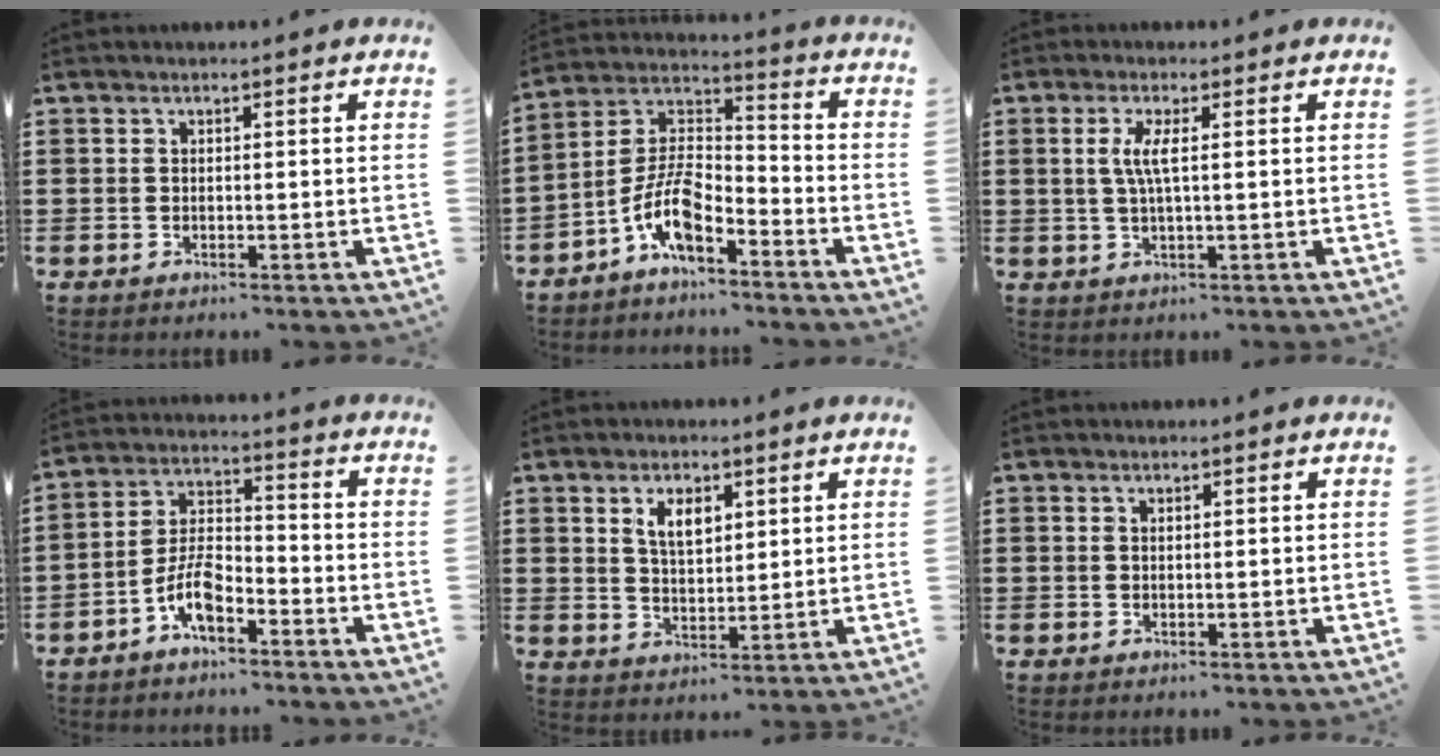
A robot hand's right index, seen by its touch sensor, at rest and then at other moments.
{"total": 8.9, "force": [-5.6, 3.3, 6.0], "torque": [-0.144, -0.012, -0.114]}
{"total": 3.5, "force": [0.3, 0.1, 3.5], "torque": [-0.076, -0.008, 0.000]}
{"total": 6.7, "force": [-3.9, 2.8, 4.7], "torque": [-0.114, 0.005, -0.080]}
{"total": 4.2, "force": [2.1, 2.2, 3.0], "torque": [-0.060, 0.004, 0.034]}
{"total": 0.0}